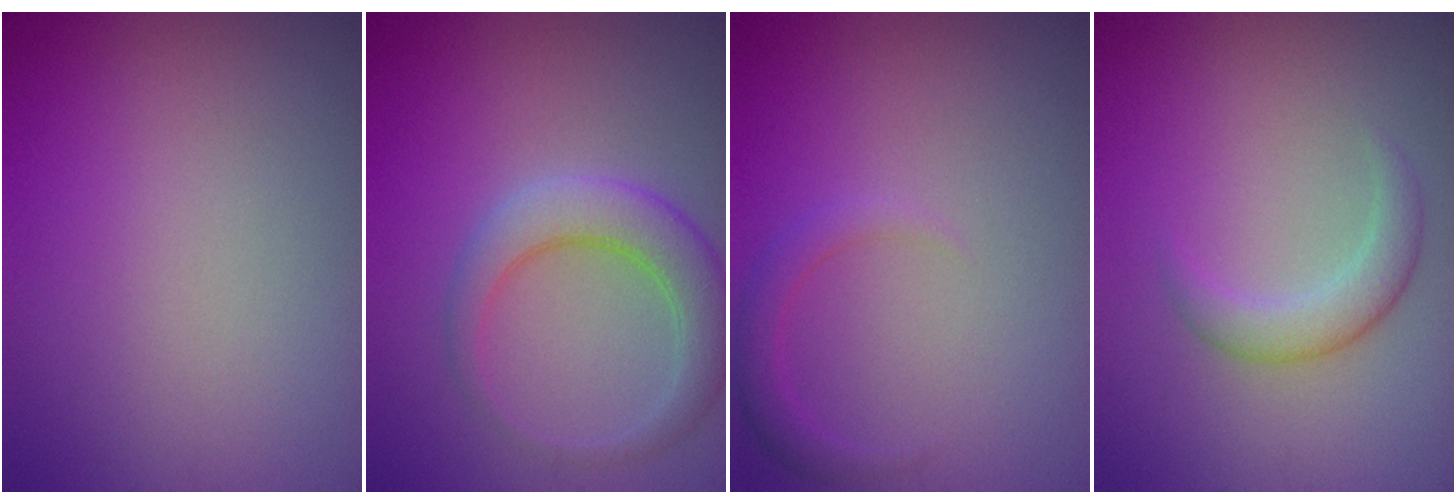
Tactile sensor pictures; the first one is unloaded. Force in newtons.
{"total": 4.3, "press": 4.3, "slide": 0.3}
{"total": 1.6, "press": 1.6, "slide": 0.1}
{"total": 2.4, "press": 2.4, "slide": 0.2}